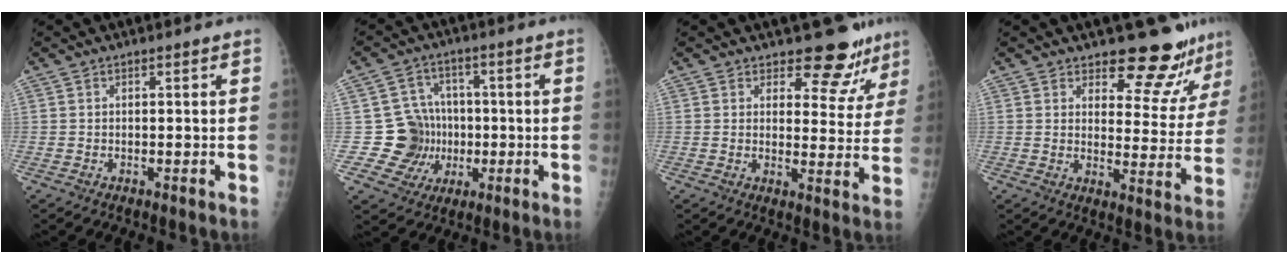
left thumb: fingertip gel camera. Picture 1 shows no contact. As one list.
[{"total": 9.6, "force": [-0.8, 9.3, 2.0], "torque": [0.022, 0.022, -0.009]}, {"total": 9.3, "force": [8.2, 4.0, 1.8], "torque": [0.018, -0.064, 0.089]}, {"total": 11.8, "force": [10.7, 3.9, 3.1], "torque": [0.002, -0.092, 0.129]}]